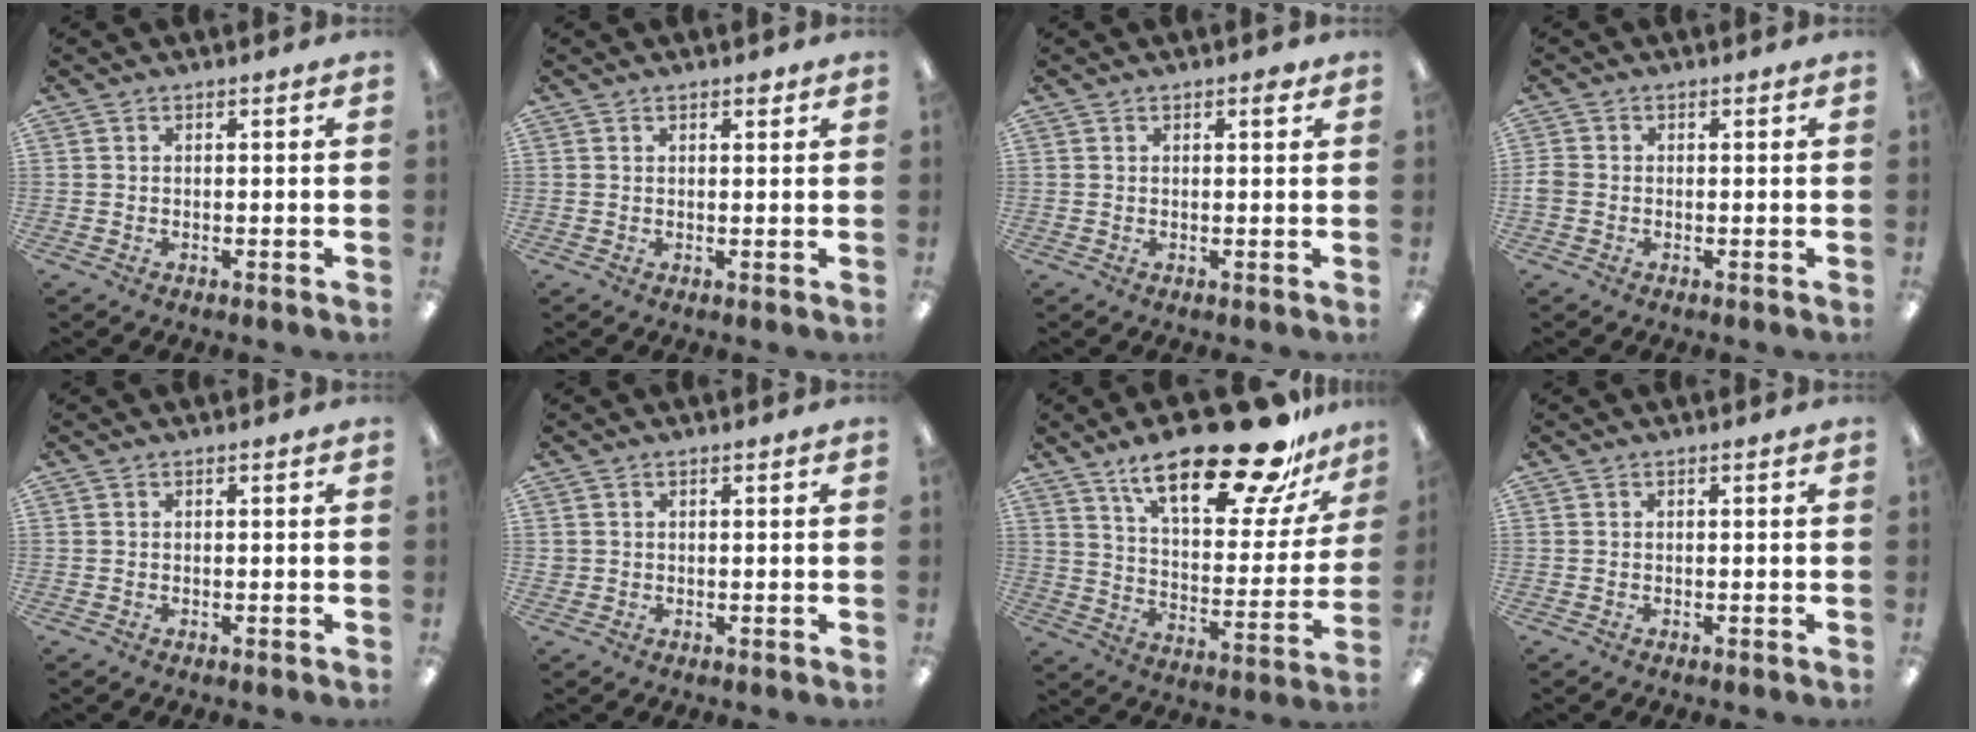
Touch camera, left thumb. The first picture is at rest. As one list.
[{"total": 1.5, "force": [1.0, 0.7, 0.8], "torque": [-0.009, -0.002, 0.017]}, {"total": 1.4, "force": [0.9, 0.6, 1.0], "torque": [-0.004, -0.005, 0.011]}, {"total": 2.0, "force": [-0.5, 1.6, 1.0], "torque": [-0.015, 0.004, -0.008]}, {"total": 0.0}, {"total": 0.9, "force": [0.3, 0.9, 0.1], "torque": [-0.003, 0.004, 0.006]}, {"total": 26.8, "force": [18.5, 9.3, 17.0], "torque": [-0.257, -0.111, 0.302]}, {"total": 0.0}]